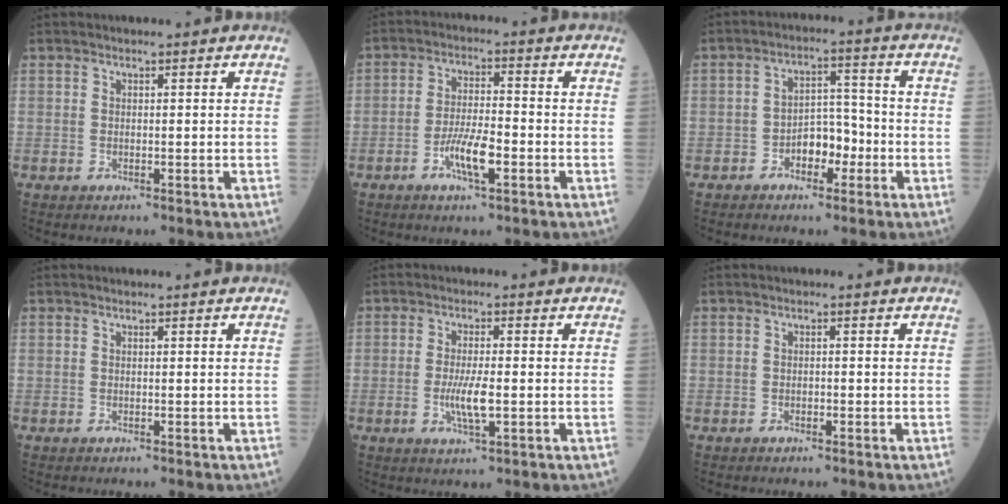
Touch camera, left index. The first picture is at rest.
{"total": 6.1, "force": [-2.8, 1.1, 5.3], "torque": [-0.105, -0.005, -0.054]}
{"total": 5.4, "force": [-2.5, 2.9, 3.8], "torque": [-0.057, 0.015, -0.047]}
{"total": 0.0}
{"total": 4.4, "force": [-0.9, 0.6, 4.2], "torque": [-0.087, -0.011, -0.015]}
{"total": 0.6, "force": [-0.5, 0.2, 0.3], "torque": [-0.003, -0.001, -0.011]}